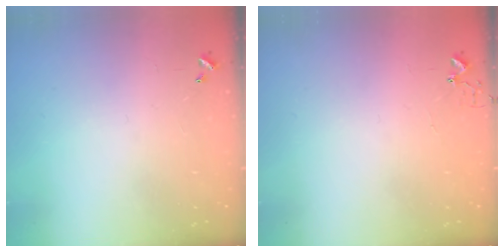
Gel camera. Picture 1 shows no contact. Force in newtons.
{"total": 2.7, "press": 2.7, "slide": 0.2}